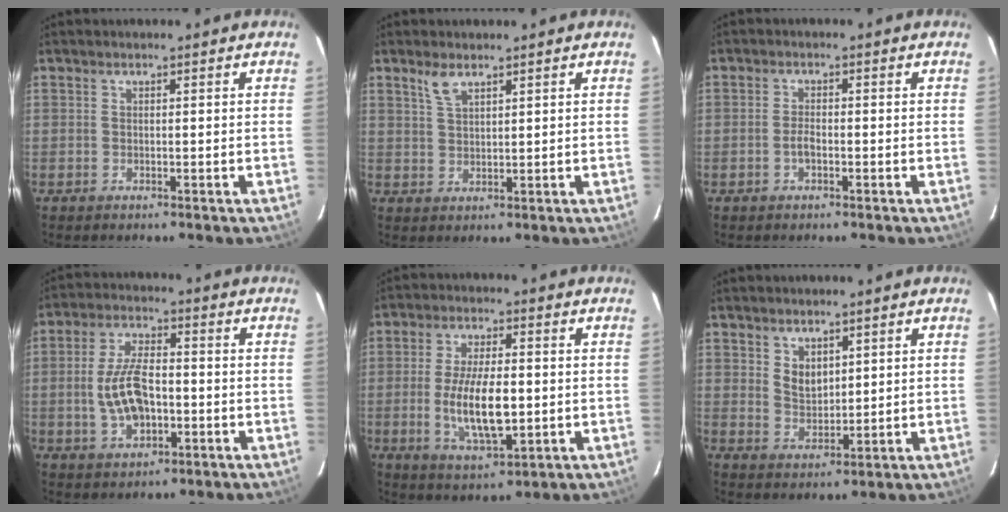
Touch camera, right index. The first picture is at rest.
{"total": 3.2, "force": [2.3, 1.2, 1.9], "torque": [-0.038, 0.003, 0.048]}
{"total": 2.0, "force": [-0.8, 0.8, 1.6], "torque": [-0.035, 0.002, -0.016]}
{"total": 10.0, "force": [-1.7, 5.0, 8.5], "torque": [-0.173, 0.004, -0.024]}
{"total": 11.7, "force": [-1.5, 4.5, 10.8], "torque": [-0.208, -0.012, -0.022]}
{"total": 4.4, "force": [2.2, 2.8, 2.5], "torque": [-0.038, -0.001, 0.045]}